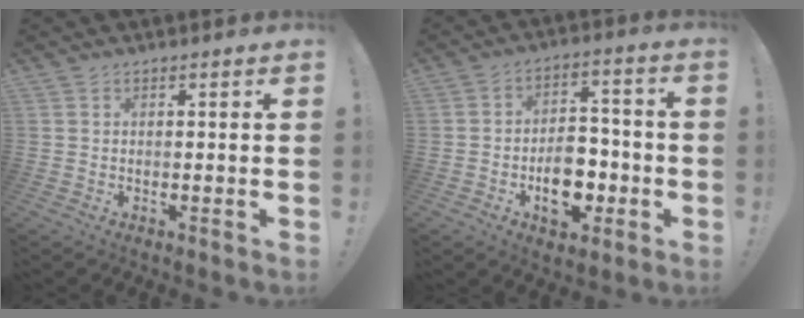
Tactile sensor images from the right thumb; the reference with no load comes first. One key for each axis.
{"total": 11.9, "fx": -3.9, "fy": 8.1, "fz": 7.9, "tx": -0.115, "ty": 0.028, "tz": -0.063}